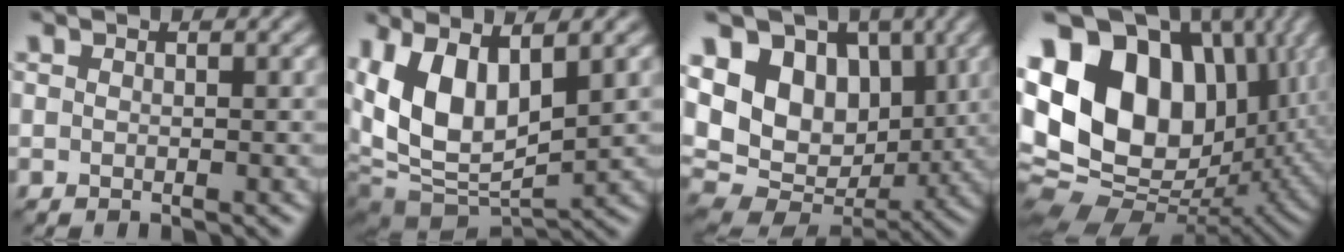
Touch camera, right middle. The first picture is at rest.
{"total": 10.0, "force": [1.5, 5.5, 8.2], "torque": [-0.168, -0.013, 0.030]}
{"total": 13.7, "force": [3.7, 10.0, 8.6], "torque": [-0.161, 0.010, 0.063]}
{"total": 19.2, "force": [4.2, 13.6, 12.8], "torque": [-0.260, 0.017, 0.081]}